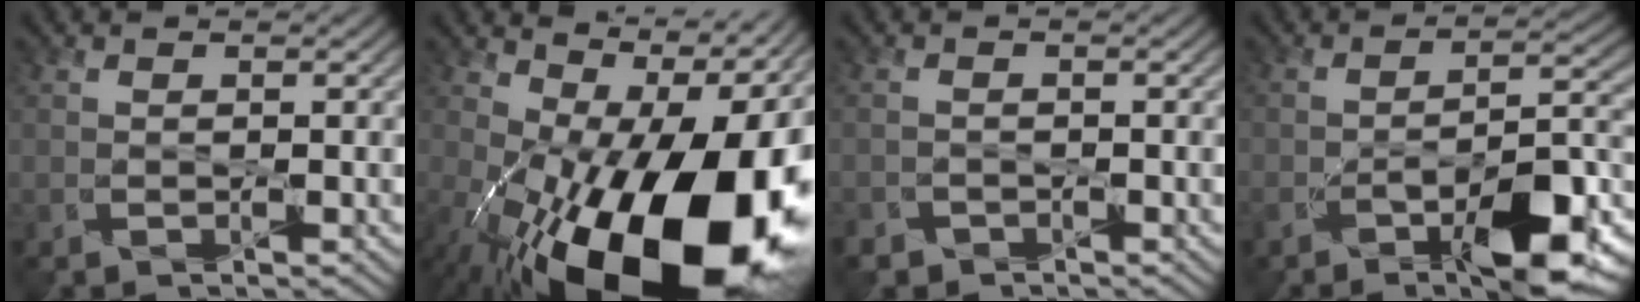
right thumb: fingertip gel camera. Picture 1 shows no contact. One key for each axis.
{"total": 20.8, "fx": -4.5, "fy": 12.0, "fz": 16.4, "tx": -0.266, "ty": -0.077, "tz": -0.038}
{"total": 1.3, "fx": -1.1, "fy": 0.4, "fz": -0.3, "tx": 0.010, "ty": -0.001, "tz": -0.025}
{"total": 12.1, "fx": -7.6, "fy": 3.7, "fz": 8.6, "tx": -0.124, "ty": 0.000, "tz": -0.128}